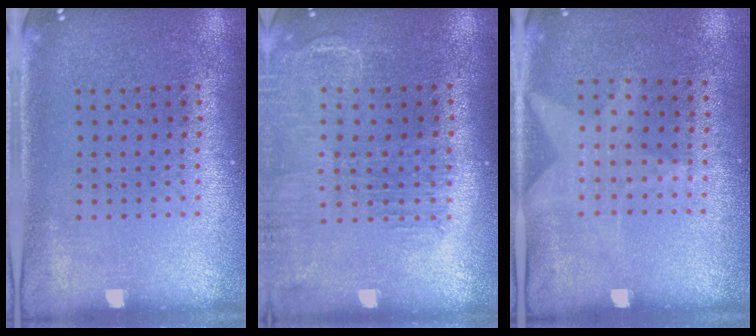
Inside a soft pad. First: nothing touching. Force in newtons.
{"total": 1.6, "press": 1.6, "slide": 0.4}
{"total": 1.1, "press": 0.9, "slide": 0.7}